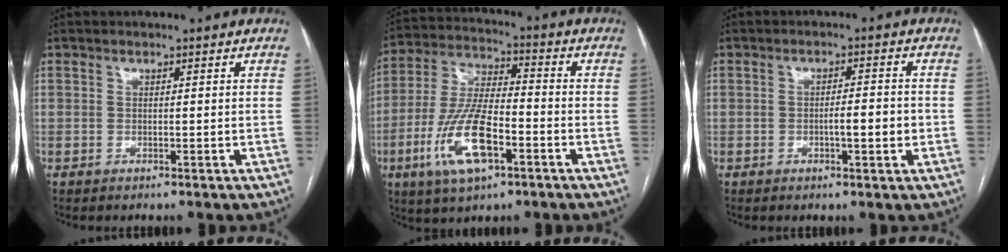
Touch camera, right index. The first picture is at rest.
{"total": 13.6, "force": [-5.4, 4.5, 11.7], "torque": [-0.247, -0.001, -0.097]}
{"total": 4.0, "force": [-0.9, 0.7, 3.9], "torque": [-0.060, 0.002, -0.011]}